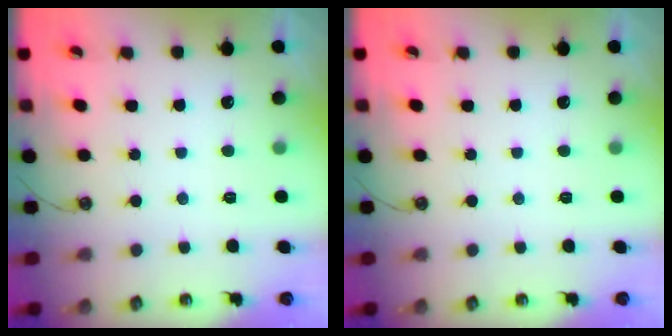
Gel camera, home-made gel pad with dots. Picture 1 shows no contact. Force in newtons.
{"total": 0.0}